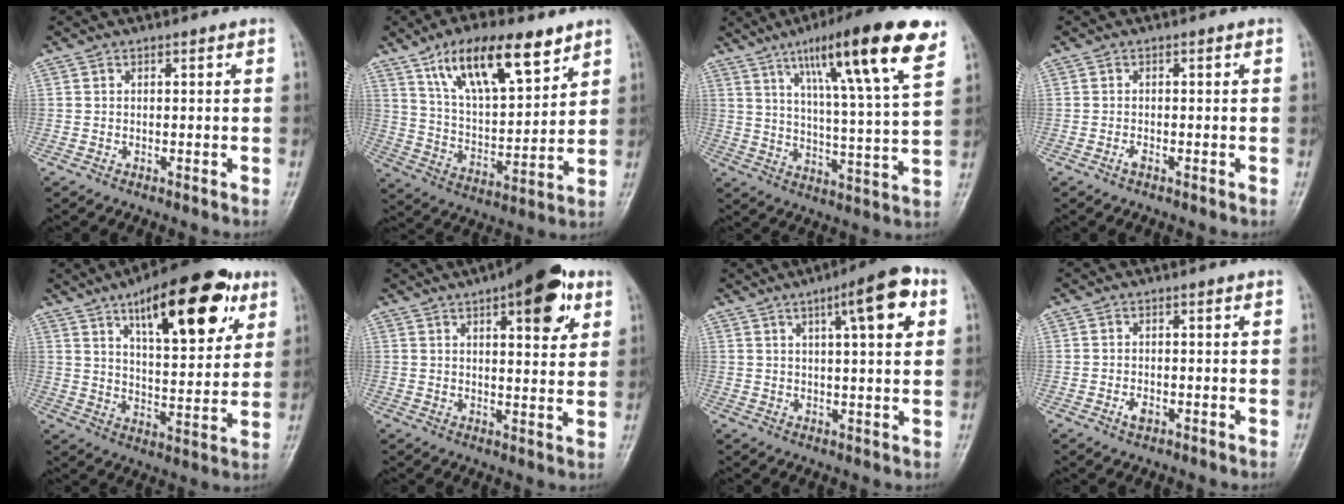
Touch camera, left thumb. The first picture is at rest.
{"total": 18.0, "force": [10.7, 6.9, 12.7], "torque": [-0.181, -0.042, 0.193]}
{"total": 20.7, "force": [11.4, 2.7, 17.0], "torque": [-0.243, -0.035, 0.176]}
{"total": 0.9, "force": [-0.5, 0.4, 0.7], "torque": [-0.013, 0.001, -0.012]}
{"total": 21.1, "force": [10.8, 8.0, 16.3], "torque": [-0.201, -0.033, 0.164]}
{"total": 13.3, "force": [6.5, 5.0, 10.5], "torque": [-0.109, -0.018, 0.082]}
{"total": 10.7, "force": [4.3, 2.5, 9.5], "torque": [-0.126, 0.000, 0.058]}
{"total": 1.9, "force": [-0.8, 1.1, 1.3], "torque": [-0.022, 0.001, -0.013]}